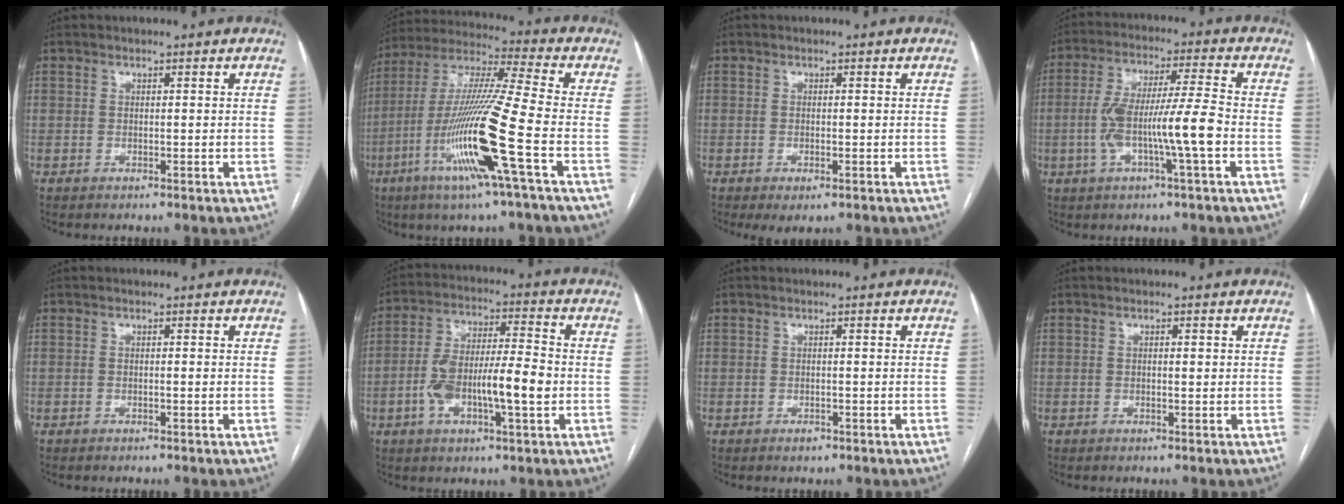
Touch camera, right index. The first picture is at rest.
{"total": 17.8, "force": [-6.3, -1.0, 16.7], "torque": [-0.340, -0.018, -0.127]}
{"total": 2.3, "force": [-1.0, 0.9, 1.8], "torque": [-0.031, -0.005, -0.007]}
{"total": 11.0, "force": [-2.6, 0.2, 10.7], "torque": [-0.211, 0.012, -0.050]}
{"total": 0.5, "force": [-0.1, 0.1, 0.5], "torque": [-0.011, 0.001, 0.000]}
{"total": 12.5, "force": [-2.7, 3.0, 11.9], "torque": [-0.225, 0.017, -0.045]}
{"total": 2.0, "force": [-1.3, 1.0, 1.1], "torque": [-0.016, 0.002, -0.015]}
{"total": 1.2, "force": [0.2, 0.4, 1.1], "torque": [-0.020, 0.001, 0.003]}